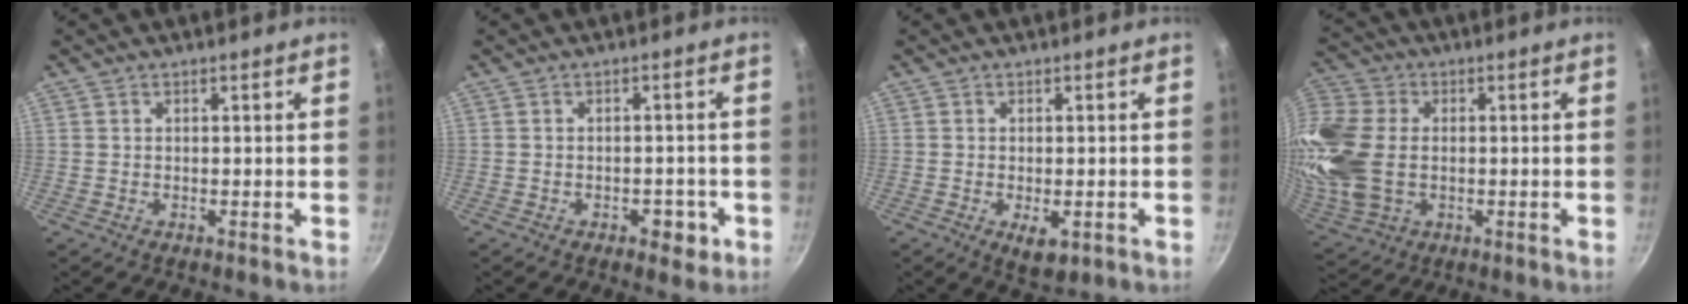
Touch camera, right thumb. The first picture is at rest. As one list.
[{"total": 3.6, "force": [-1.7, 2.0, 2.4], "torque": [-0.014, 0.011, -0.021]}, {"total": 4.0, "force": [-1.3, 2.0, 3.2], "torque": [-0.048, -0.006, -0.012]}, {"total": 21.6, "force": [0.1, 15.4, 15.1], "torque": [-0.390, 0.009, 0.014]}]